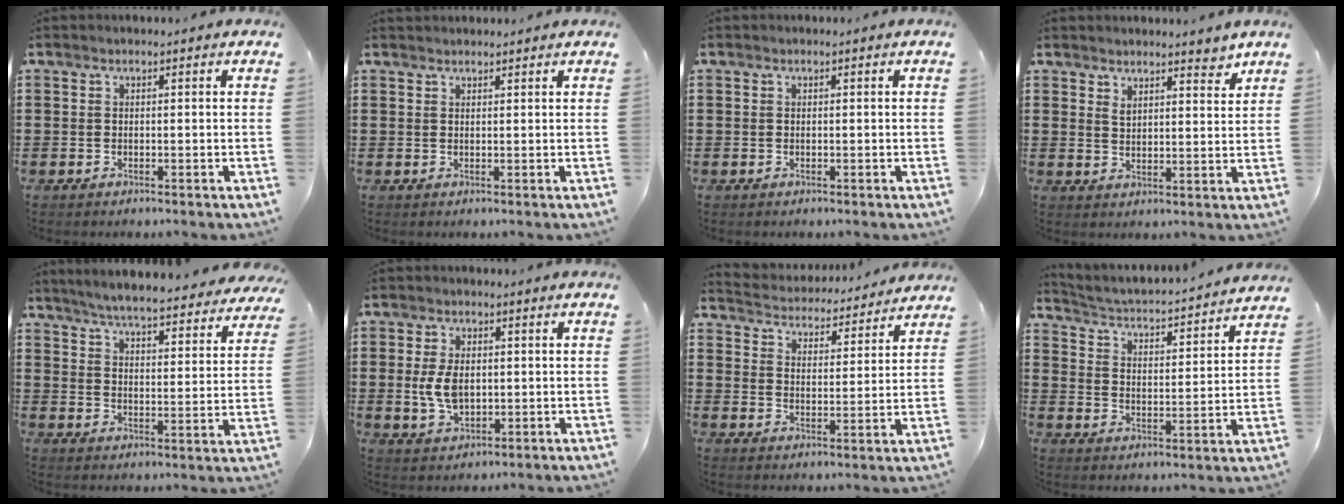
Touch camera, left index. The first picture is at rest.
{"total": 1.0, "force": [1.0, 0.0, 0.0], "torque": [-0.002, -0.002, 0.020]}
{"total": 0.0}
{"total": 3.9, "force": [3.5, 1.3, 1.3], "torque": [-0.018, -0.009, 0.059]}
{"total": 5.4, "force": [5.1, -0.4, 1.5], "torque": [-0.054, -0.038, 0.085]}
{"total": 5.3, "force": [0.3, 3.1, 4.3], "torque": [-0.108, 0.000, 0.000]}
{"total": 4.0, "force": [4.0, -0.2, -0.4], "torque": [-0.019, -0.038, 0.063]}
{"total": 2.5, "force": [2.4, -0.6, 0.5], "torque": [-0.028, -0.034, 0.028]}